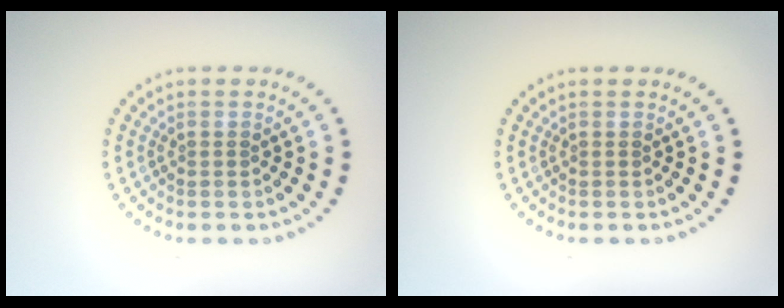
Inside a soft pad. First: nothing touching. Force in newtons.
{"total": 0.0}